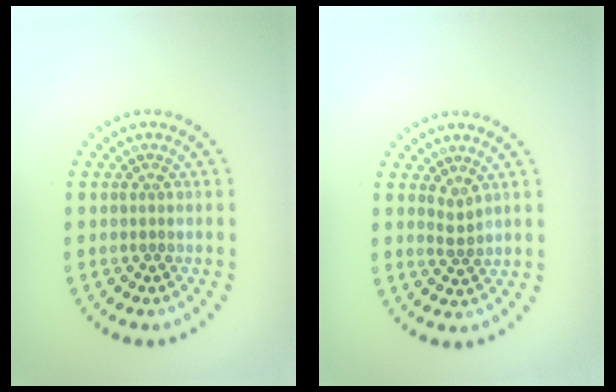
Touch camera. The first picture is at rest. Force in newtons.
{"total": 1.1, "press": 0.8, "slide": 0.8}